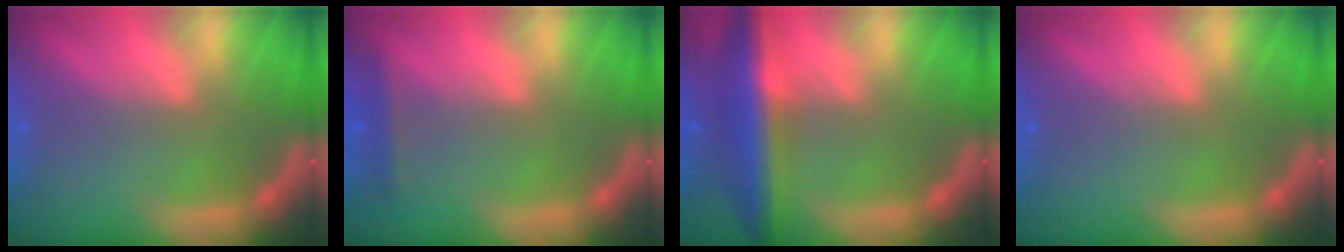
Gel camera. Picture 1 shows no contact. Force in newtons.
{"total": 1.4}
{"total": 7.5}
{"total": 0.0}